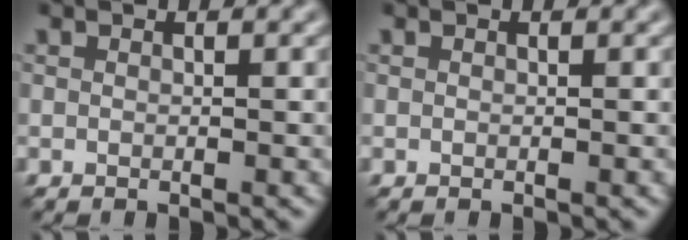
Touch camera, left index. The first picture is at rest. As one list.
[{"total": 0.0}]